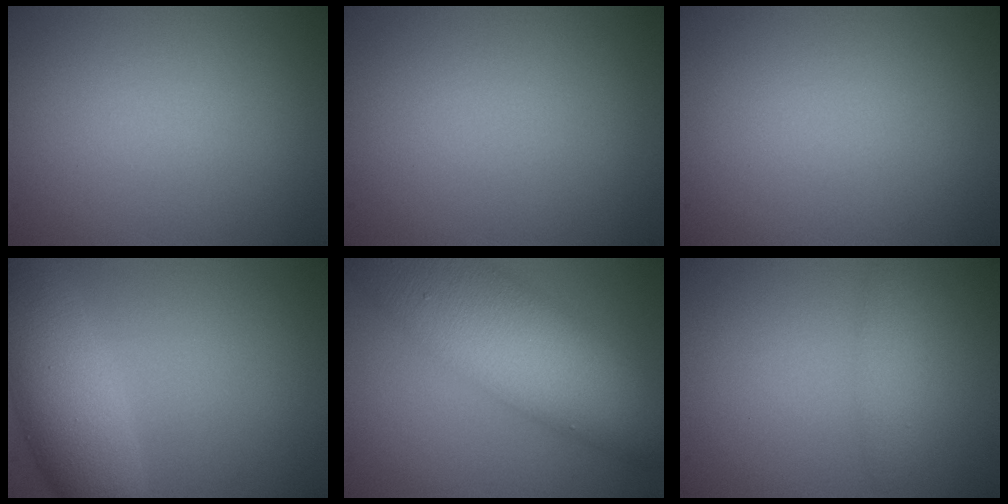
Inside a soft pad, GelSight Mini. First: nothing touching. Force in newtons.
{"total": 0.0}
{"total": 0.0}
{"total": 6.9, "press": 6.9, "slide": 0.3}
{"total": 13.2, "press": 13.2, "slide": 0.5}
{"total": 1.8, "press": 1.8, "slide": 0.1}